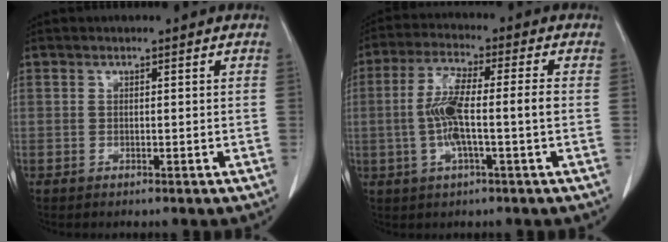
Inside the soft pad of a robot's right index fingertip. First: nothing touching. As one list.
[{"total": 8.7, "force": [-0.8, 0.8, 8.7], "torque": [-0.173, 0.015, -0.019]}]